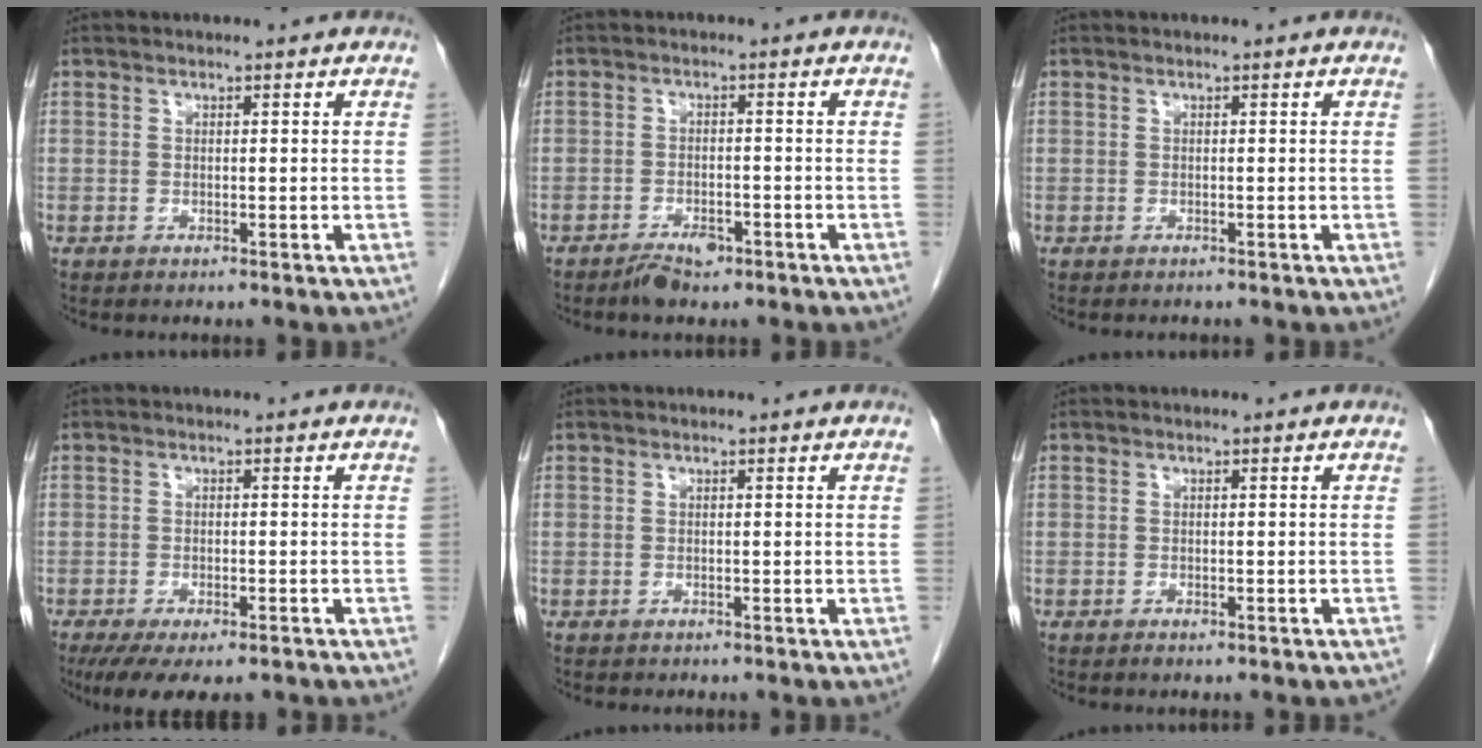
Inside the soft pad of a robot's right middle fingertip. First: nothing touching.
{"total": 3.4, "force": [-2.4, 1.5, 1.9], "torque": [-0.033, 0.001, -0.034]}
{"total": 0.8, "force": [-0.7, 0.4, 0.0], "torque": [-0.007, 0.001, -0.012]}
{"total": 9.6, "force": [-7.1, 3.0, 5.6], "torque": [-0.081, -0.012, -0.105]}
{"total": 0.5, "force": [-0.5, 0.3, 0.1], "torque": [-0.009, 0.000, -0.008]}
{"total": 1.3, "force": [-1.0, 0.4, 0.6], "torque": [-0.009, -0.001, -0.012]}